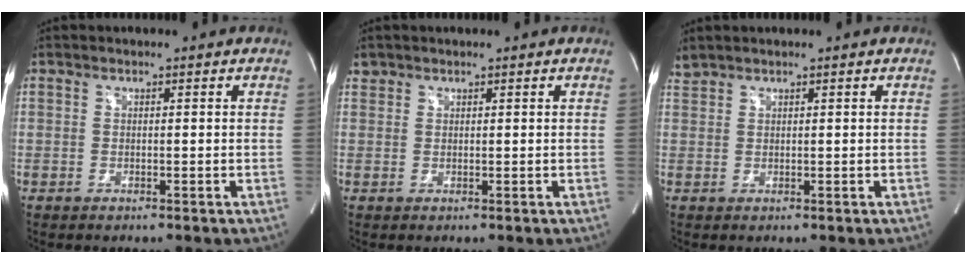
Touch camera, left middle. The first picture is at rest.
{"total": 1.1, "force": [0.8, 0.7, -0.1], "torque": [0.006, 0.010, 0.013]}
{"total": 1.4, "force": [1.3, 0.0, 0.1], "torque": [-0.012, 0.017, 0.036]}